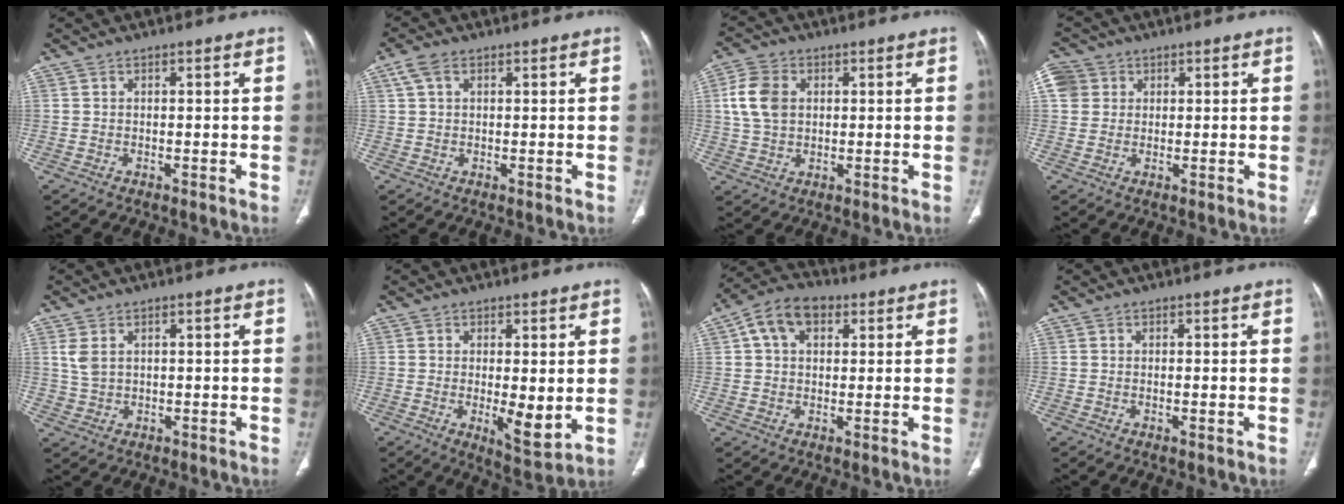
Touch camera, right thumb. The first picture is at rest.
{"total": 3.1, "force": [1.3, 1.8, 2.1], "torque": [-0.049, 0.014, 0.031]}
{"total": 8.0, "force": [1.6, 5.8, 5.3], "torque": [-0.102, 0.004, 0.032]}
{"total": 6.2, "force": [2.0, 5.4, 2.2], "torque": [-0.040, 0.010, 0.039]}
{"total": 3.2, "force": [1.1, 2.4, 1.9], "torque": [-0.035, 0.002, 0.030]}
{"total": 7.1, "force": [-0.5, 2.4, 6.6], "torque": [-0.098, -0.021, -0.003]}
{"total": 9.2, "force": [3.2, 6.4, 5.9], "torque": [-0.092, 0.015, 0.047]}
{"total": 0.9, "force": [-0.1, 0.2, 0.9], "torque": [-0.013, -0.003, -0.004]}